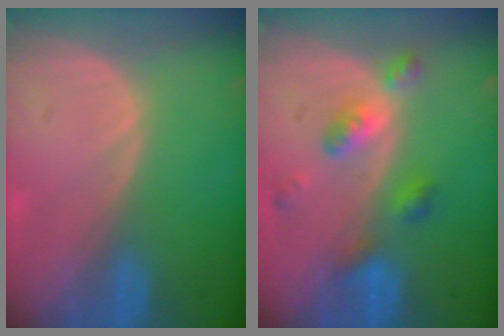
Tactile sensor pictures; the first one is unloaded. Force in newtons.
{"total": 5.9, "press": 5.1, "slide": 2.9}